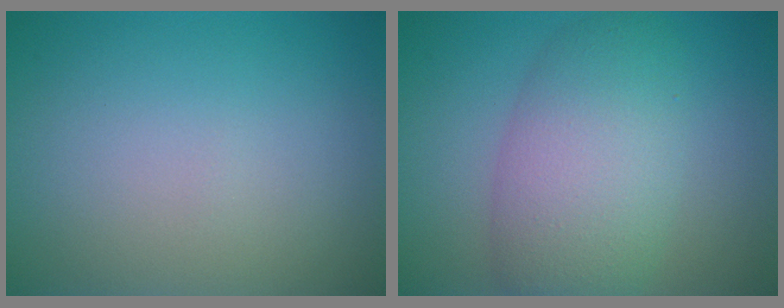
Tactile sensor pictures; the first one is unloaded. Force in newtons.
{"total": 5.1, "press": 5.0, "slide": 0.5}